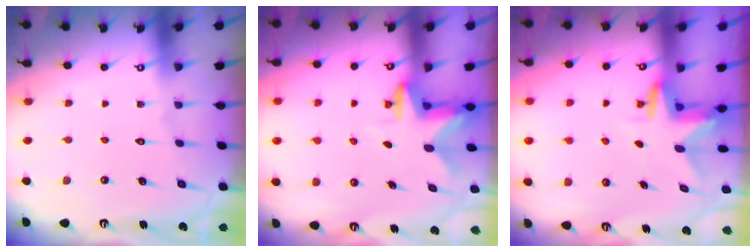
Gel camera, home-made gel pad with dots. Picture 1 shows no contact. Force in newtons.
{"total": 2.9, "press": 2.9, "slide": 0.5}
{"total": 3.0, "press": 3.0, "slide": 0.2}